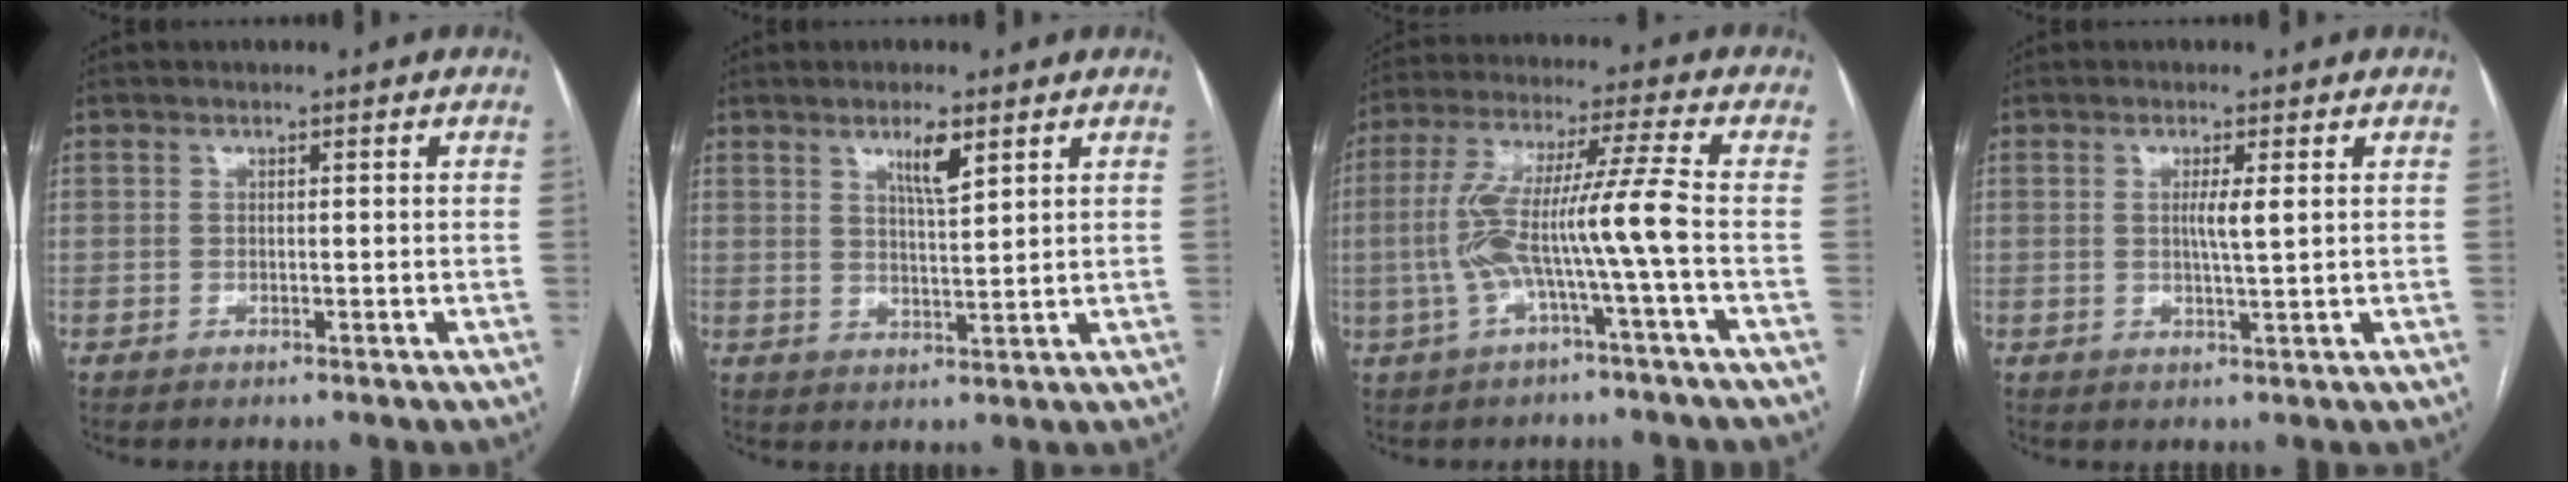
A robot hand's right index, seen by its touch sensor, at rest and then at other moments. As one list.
[{"total": 4.4, "force": [2.6, 0.6, 3.5], "torque": [-0.062, -0.005, 0.046]}, {"total": 10.5, "force": [-2.3, -1.0, 10.2], "torque": [-0.212, 0.026, -0.044]}, {"total": 2.8, "force": [0.6, -0.1, 2.7], "torque": [-0.053, -0.004, 0.010]}]